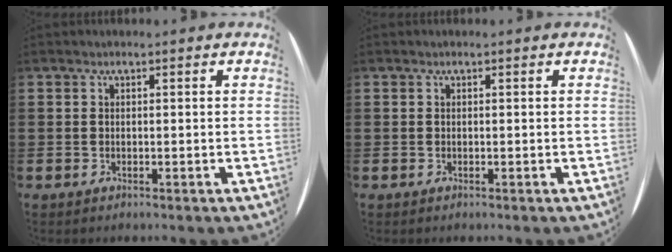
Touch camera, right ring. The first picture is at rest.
{"total": 0.0}